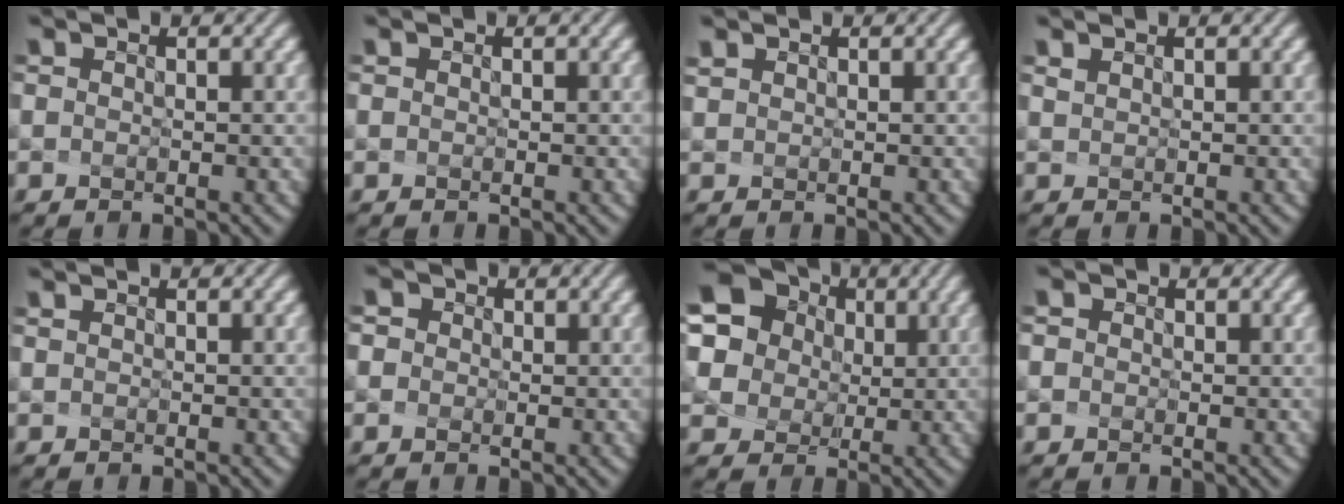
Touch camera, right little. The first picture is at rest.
{"total": 0.0}
{"total": 0.9, "force": [0.1, -0.6, -0.6], "torque": [0.004, -0.014, 0.017]}
{"total": 0.5, "force": [0.5, -0.1, -0.2], "torque": [-0.010, -0.008, 0.022]}
{"total": 0.0}
{"total": 2.0, "force": [0.1, 1.8, 0.8], "torque": [-0.019, 0.009, 0.001]}
{"total": 14.2, "force": [5.7, 11.8, 5.5], "torque": [-0.158, 0.016, 0.112]}
{"total": 1.5, "force": [0.1, 1.3, 0.7], "torque": [-0.005, 0.011, -0.006]}